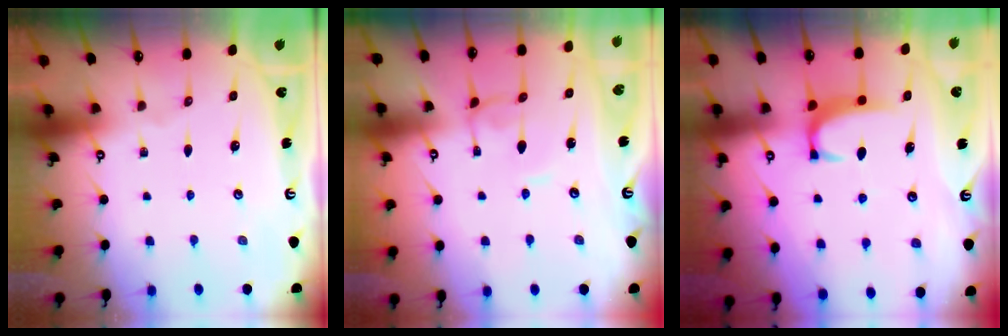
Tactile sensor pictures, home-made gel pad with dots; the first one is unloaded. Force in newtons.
{"total": 2.2, "press": 2.2, "slide": 0.2}
{"total": 1.7, "press": 1.6, "slide": 0.6}